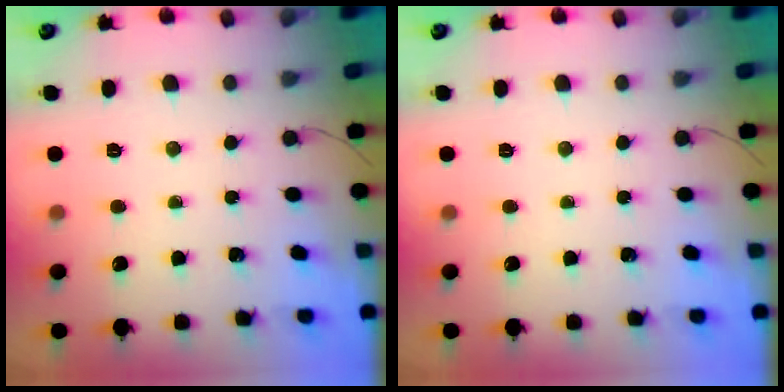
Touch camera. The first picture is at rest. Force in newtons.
{"total": 0.0}